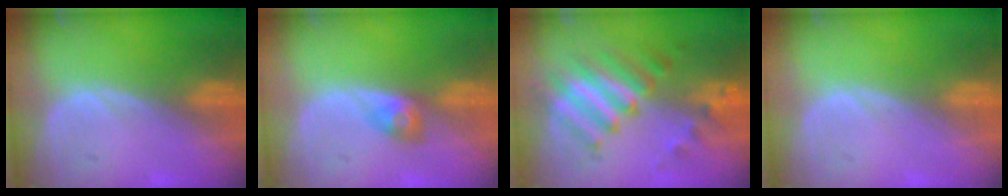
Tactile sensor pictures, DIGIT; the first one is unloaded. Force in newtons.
{"total": 3.0, "press": 2.6, "slide": 1.4}
{"total": 7.7, "press": 7.7, "slide": 0.9}
{"total": 0.0}